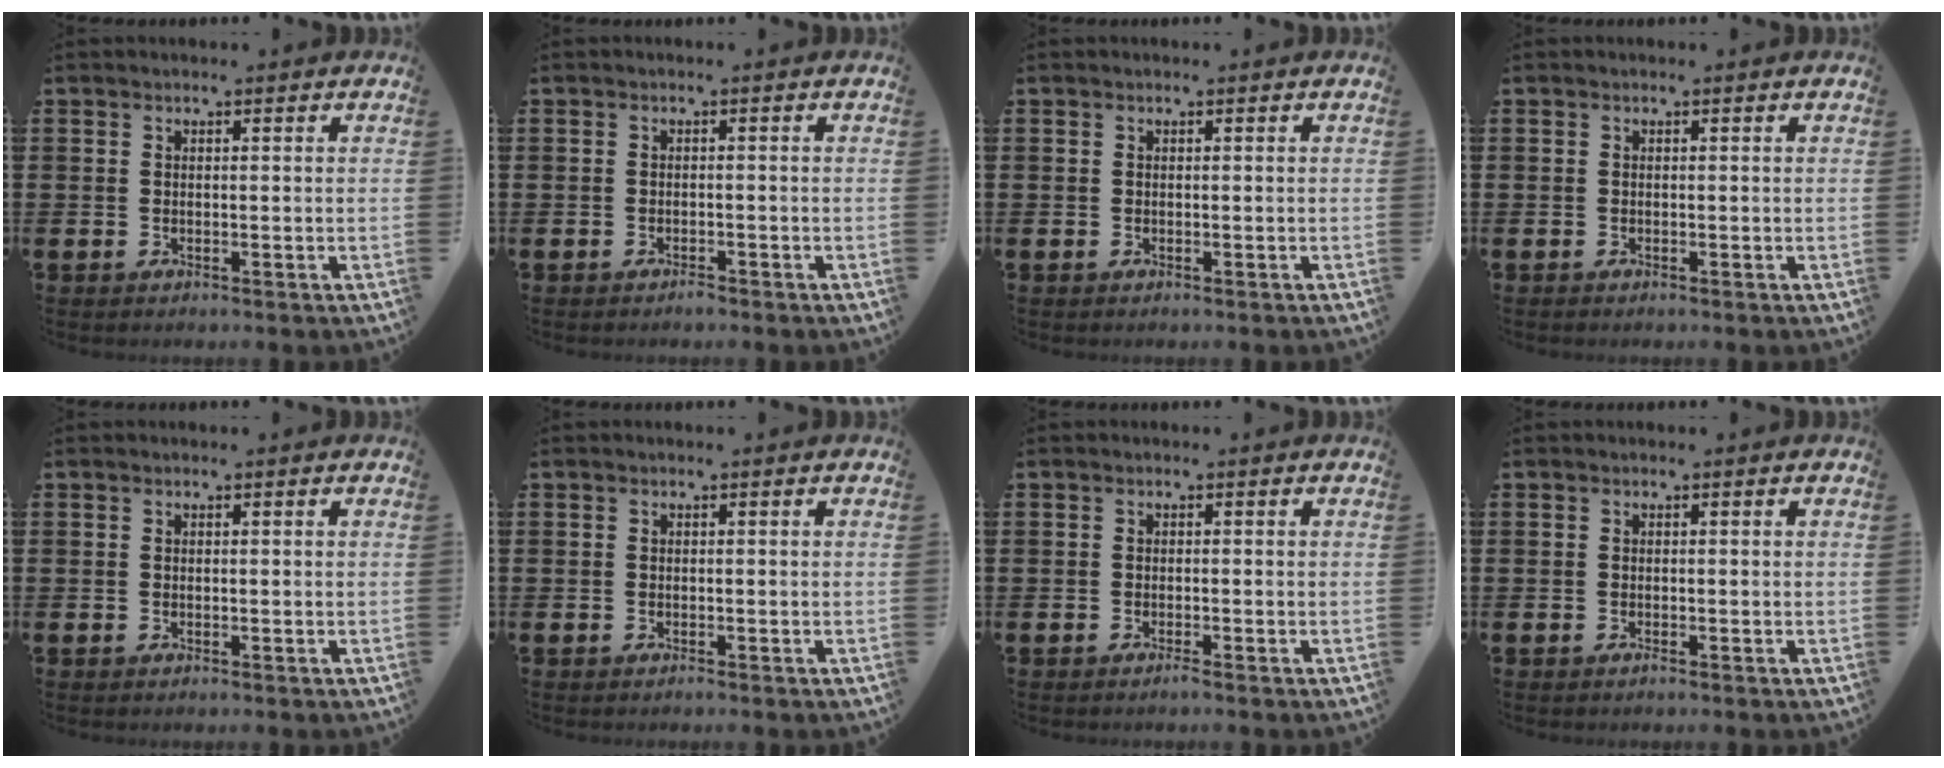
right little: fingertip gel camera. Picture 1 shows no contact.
{"total": 0.7, "force": [-0.7, 0.2, 0.1], "torque": [0.003, -0.006, -0.016]}
{"total": 0.0}
{"total": 0.0}
{"total": 0.0}
{"total": 0.0}
{"total": 0.7, "force": [-0.5, 0.0, 0.4], "torque": [-0.007, -0.003, -0.010]}
{"total": 0.0}